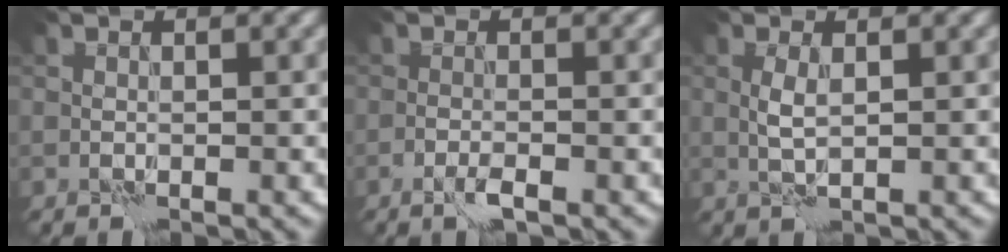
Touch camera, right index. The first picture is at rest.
{"total": 1.2, "force": [-0.8, 0.1, 1.0], "torque": [-0.019, 0.003, -0.017]}
{"total": 1.6, "force": [0.4, 0.4, 1.5], "torque": [-0.037, 0.002, 0.009]}